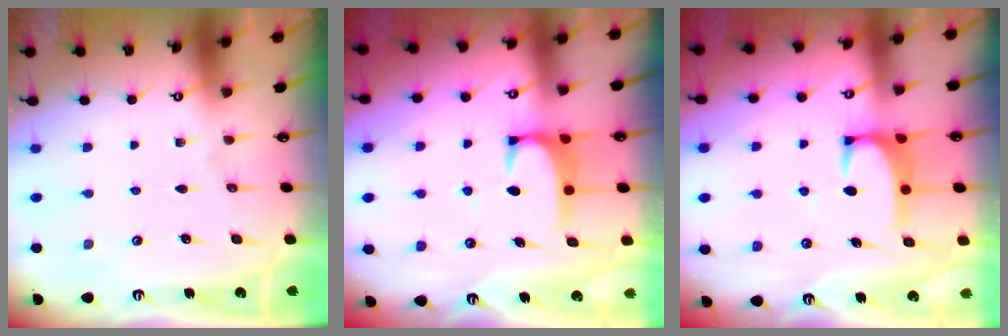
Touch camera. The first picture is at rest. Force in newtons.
{"total": 2.5, "press": 2.4, "slide": 0.7}
{"total": 3.0, "press": 2.9, "slide": 0.8}